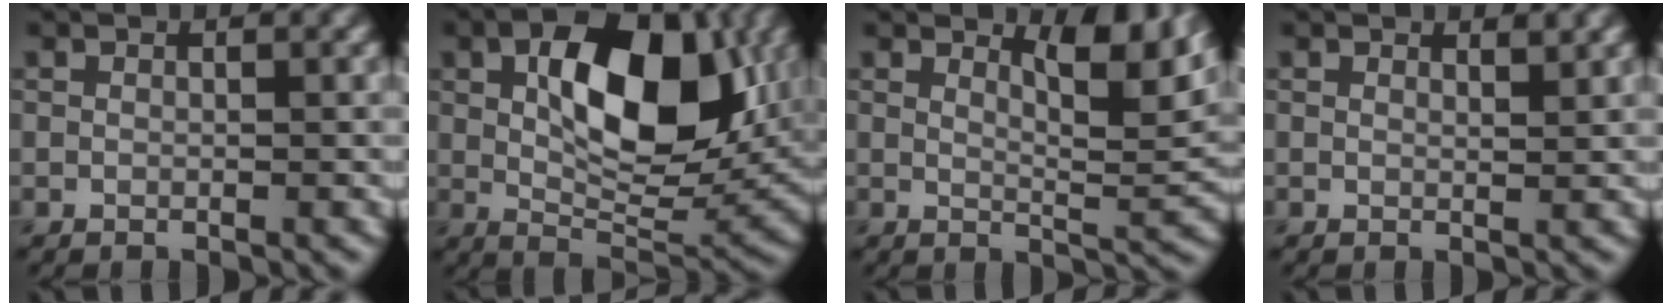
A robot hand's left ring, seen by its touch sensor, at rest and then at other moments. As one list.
[{"total": 11.3, "force": [2.3, 5.7, 9.4], "torque": [-0.141, 0.004, 0.038]}, {"total": 4.9, "force": [3.0, 1.3, 3.7], "torque": [-0.054, -0.007, 0.045]}, {"total": 1.2, "force": [1.1, 0.1, 0.4], "torque": [-0.006, 0.000, 0.016]}]